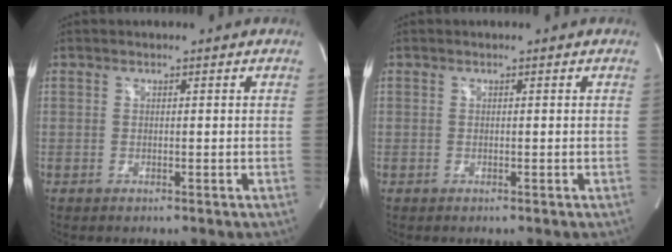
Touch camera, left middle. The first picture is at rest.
{"total": 0.0}